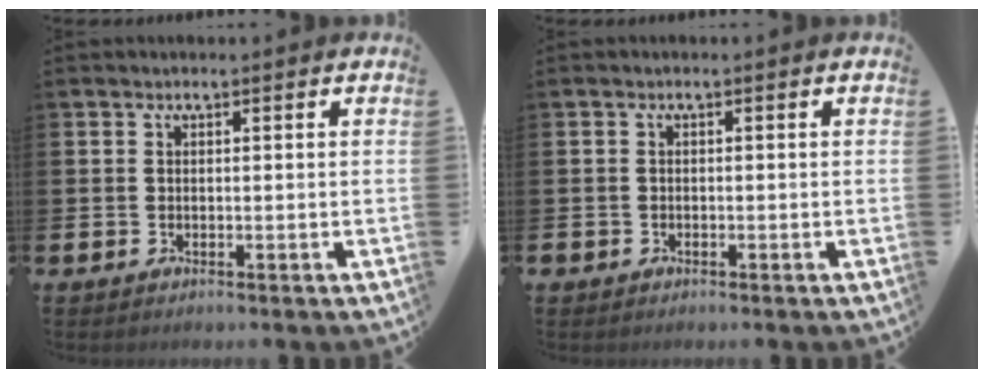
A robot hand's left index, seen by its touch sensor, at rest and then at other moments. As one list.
[{"total": 0.7, "force": [-0.5, 0.5, 0.0], "torque": [-0.002, 0.003, -0.012]}]